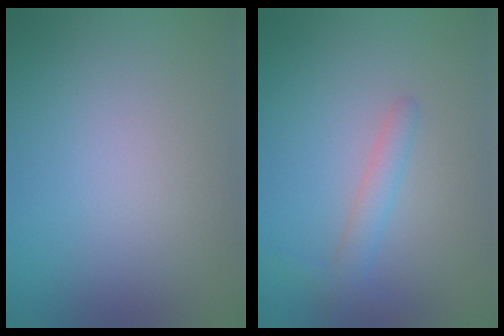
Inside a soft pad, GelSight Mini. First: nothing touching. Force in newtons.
{"total": 2.1, "press": 2.1, "slide": 0.1}